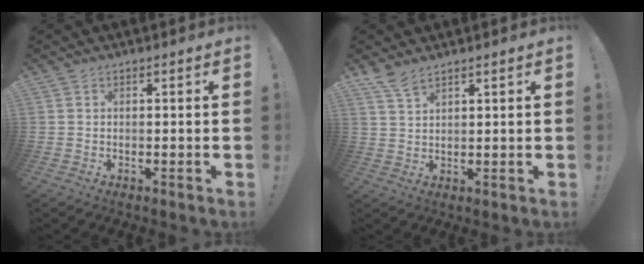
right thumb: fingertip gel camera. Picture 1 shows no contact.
{"total": 5.1, "force": [4.3, 1.3, 2.4], "torque": [-0.039, -0.029, 0.078]}